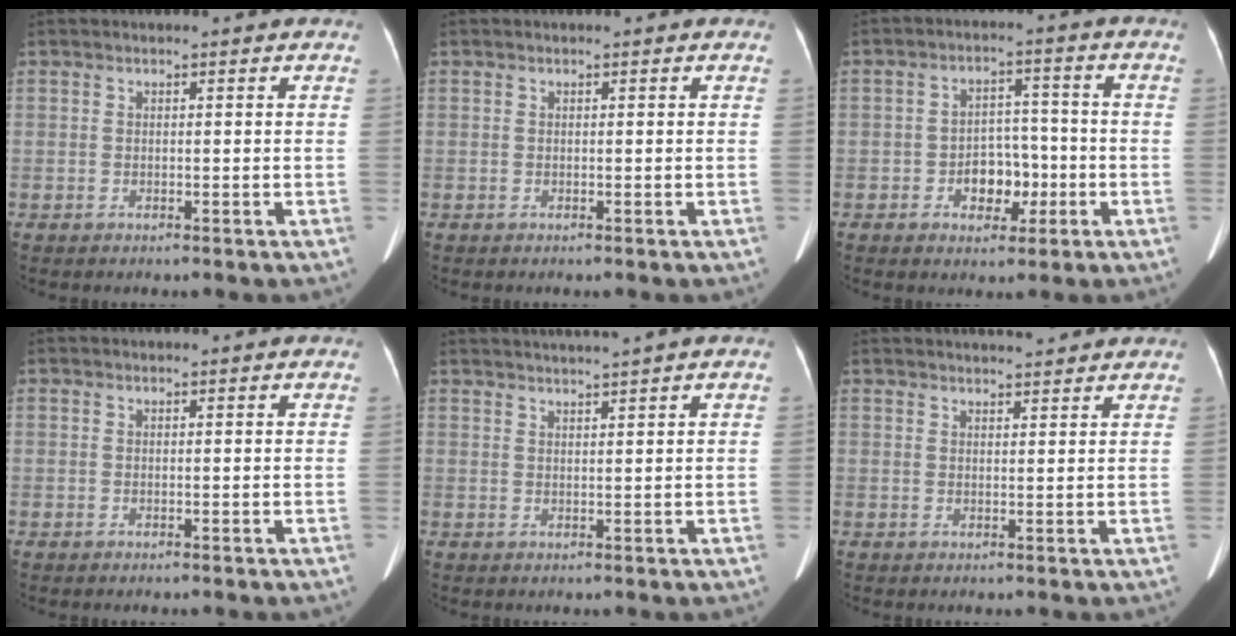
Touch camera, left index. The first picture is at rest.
{"total": 0.0}
{"total": 6.0, "force": [-2.2, 4.0, 4.0], "torque": [-0.065, 0.017, -0.033]}
{"total": 0.0}
{"total": 4.3, "force": [3.6, -1.3, 1.9], "torque": [-0.029, 0.013, 0.061]}
{"total": 4.7, "force": [4.5, 0.4, 1.3], "torque": [-0.021, 0.016, 0.057]}